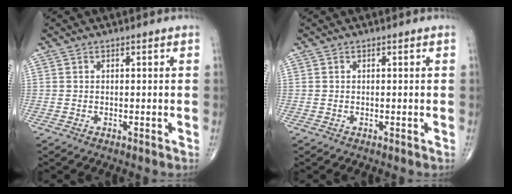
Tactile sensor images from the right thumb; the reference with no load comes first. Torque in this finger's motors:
{"motor_torque": [-0.17, 0.18, -0.08, -0.08, 0.00]}